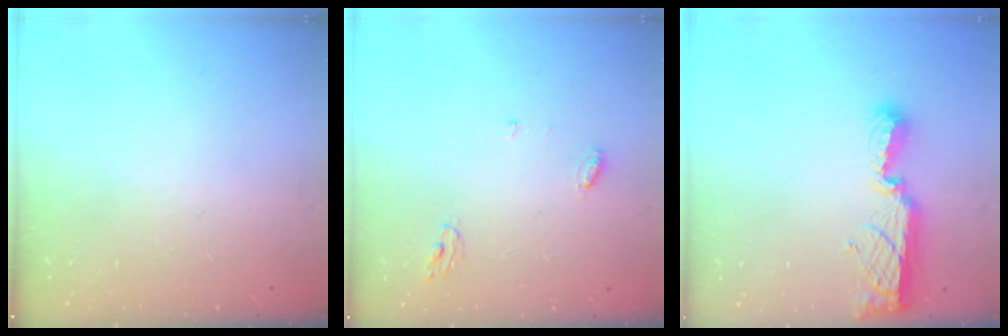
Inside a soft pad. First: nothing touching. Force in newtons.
{"total": 5.1, "press": 5.1, "slide": 0.4}
{"total": 11.5, "press": 10.3, "slide": 5.0}